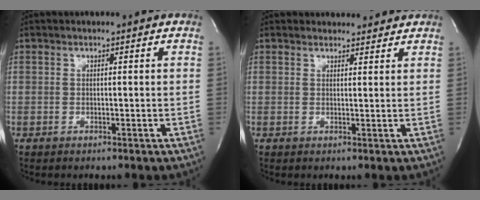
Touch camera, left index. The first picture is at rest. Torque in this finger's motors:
{"motor_torque": [0.93, -1.19, 0.12, 0.03]}